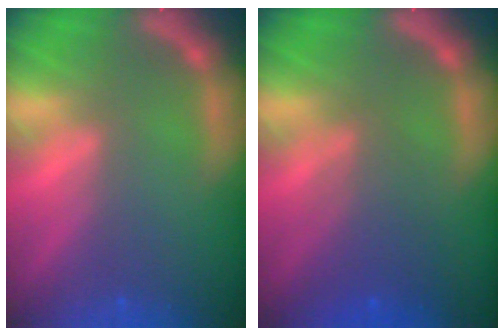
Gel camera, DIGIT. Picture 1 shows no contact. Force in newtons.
{"total": 4.0}